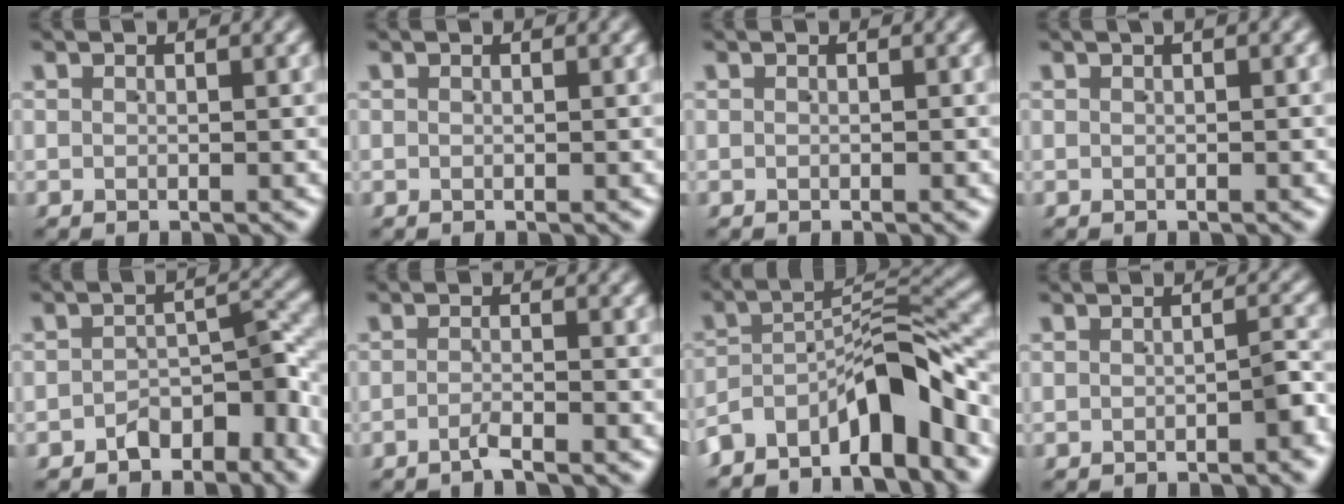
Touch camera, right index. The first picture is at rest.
{"total": 0.0}
{"total": 0.0}
{"total": 0.5, "force": [0.2, 0.1, 0.5], "torque": [-0.006, 0.008, 0.000]}
{"total": 3.9, "force": [-3.1, 1.3, 2.0], "torque": [-0.012, 0.012, -0.054]}
{"total": 1.7, "force": [-1.6, -0.3, 0.4], "torque": [-0.004, 0.001, -0.032]}
{"total": 8.4, "force": [-5.1, 3.5, 5.8], "torque": [-0.091, -0.008, -0.077]}
{"total": 1.5, "force": [-1.1, 0.3, 1.1], "torque": [-0.013, 0.004, -0.020]}